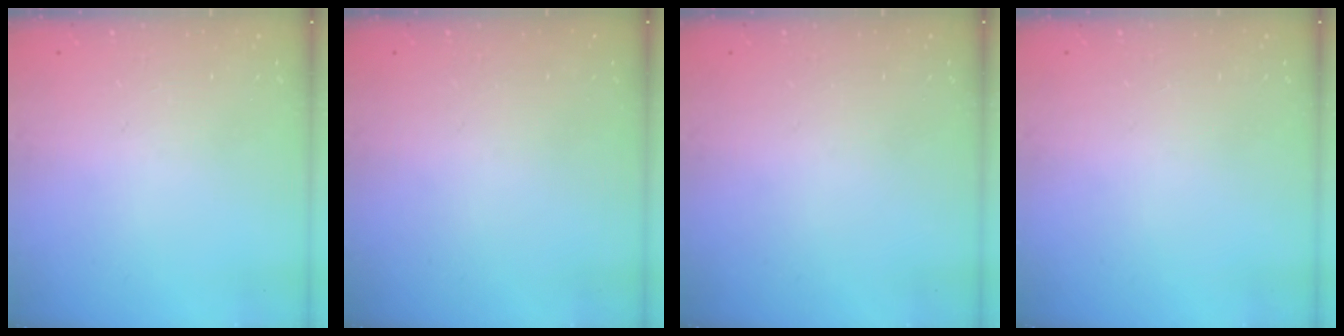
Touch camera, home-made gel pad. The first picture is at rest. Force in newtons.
{"total": 0.0}
{"total": 0.0}
{"total": 0.0}